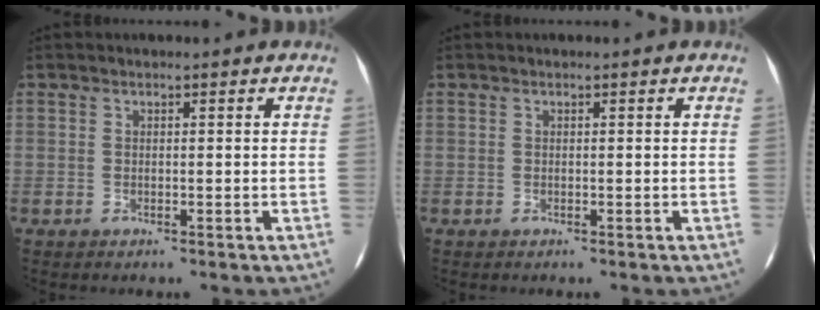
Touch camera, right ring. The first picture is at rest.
{"total": 0.0}